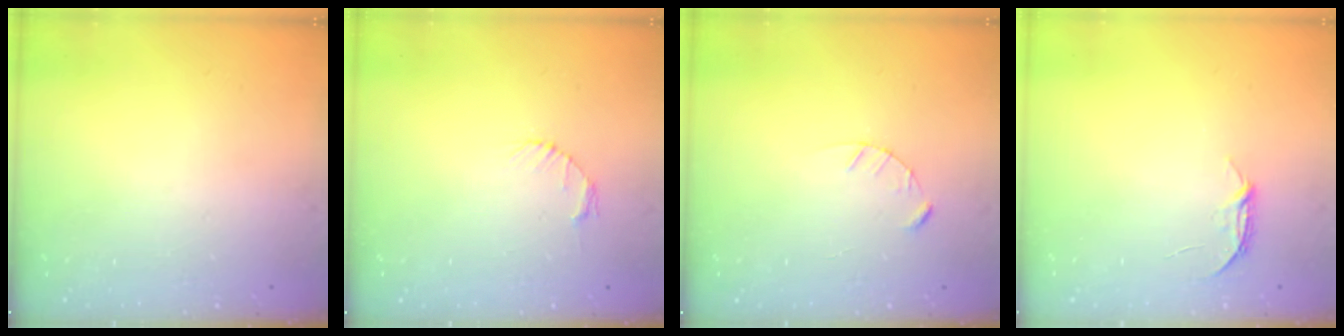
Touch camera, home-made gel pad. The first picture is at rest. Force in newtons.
{"total": 2.7, "press": 2.7, "slide": 0.4}
{"total": 2.4, "press": 2.4, "slide": 0.3}
{"total": 3.8, "press": 3.8, "slide": 0.5}